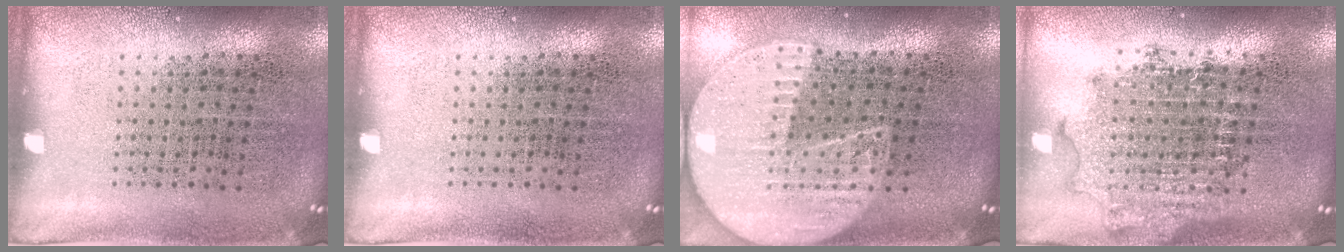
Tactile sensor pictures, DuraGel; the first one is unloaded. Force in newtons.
{"total": 0.0}
{"total": 2.3, "press": 2.0, "slide": 1.2}
{"total": 1.9, "press": 1.5, "slide": 1.1}